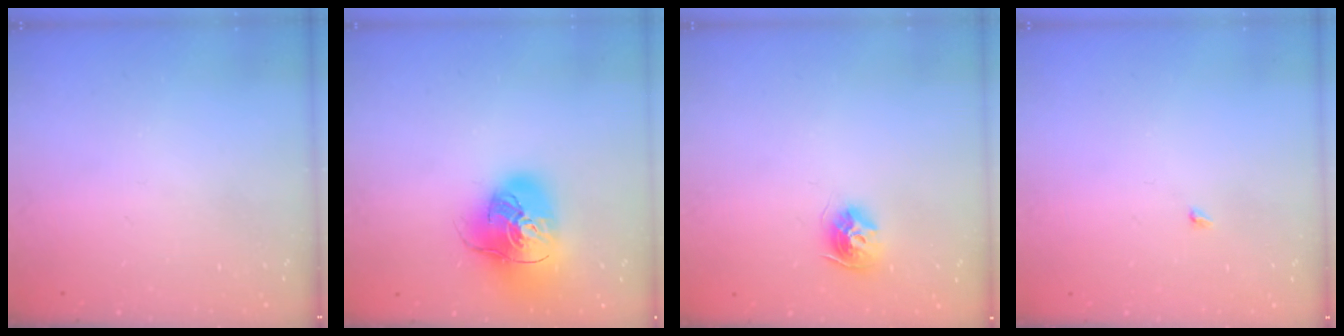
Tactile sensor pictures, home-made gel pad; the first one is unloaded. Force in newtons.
{"total": 19.6, "press": 19.4, "slide": 2.7}
{"total": 9.5, "press": 9.5, "slide": 0.4}
{"total": 1.9, "press": 1.9, "slide": 0.3}